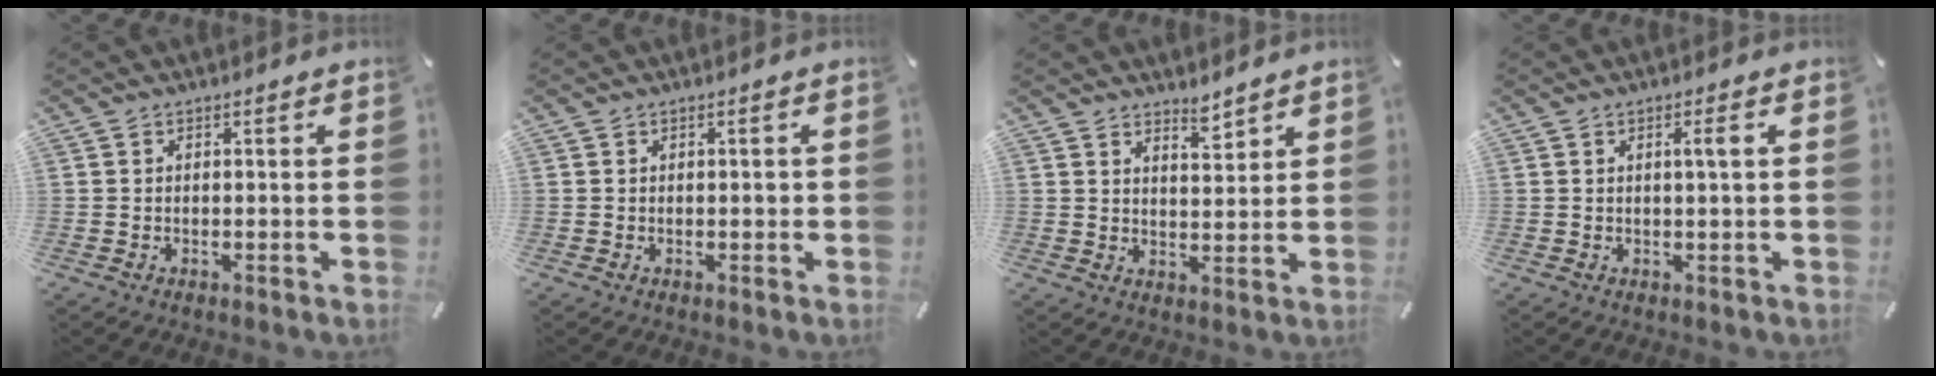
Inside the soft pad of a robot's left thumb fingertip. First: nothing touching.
{"total": 0.7, "force": [0.0, 0.4, 0.6], "torque": [-0.012, 0.001, -0.001]}
{"total": 4.1, "force": [3.9, 1.1, 0.9], "torque": [-0.001, -0.032, 0.068]}
{"total": 2.8, "force": [0.5, 0.2, 2.7], "torque": [-0.052, 0.001, 0.005]}